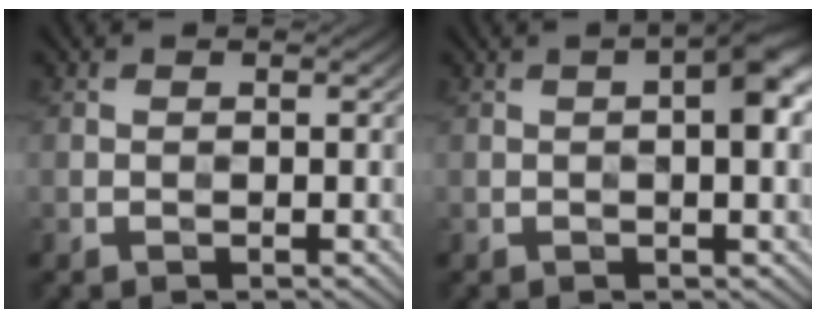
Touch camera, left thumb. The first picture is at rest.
{"total": 4.9, "force": [0.6, 1.2, 4.7], "torque": [-0.073, 0.010, 0.004]}